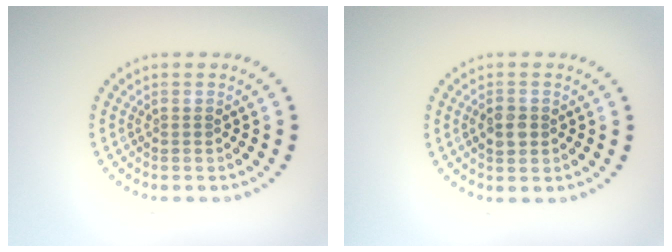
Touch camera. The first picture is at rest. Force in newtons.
{"total": 1.8, "press": 1.7, "slide": 0.2}